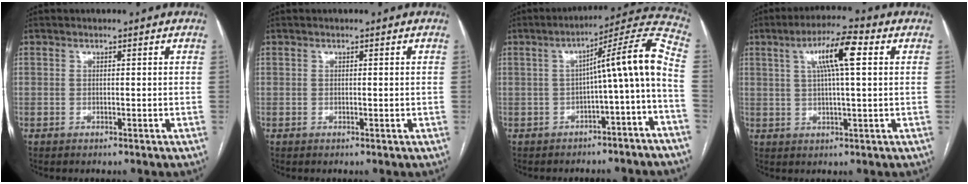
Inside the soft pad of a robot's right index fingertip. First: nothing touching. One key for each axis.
{"total": 0.6, "fx": 0.1, "fy": 0.1, "fz": 0.6, "tx": -0.012, "ty": -0.002, "tz": 0.004}
{"total": 11.8, "fx": -2.8, "fy": -0.1, "fz": 11.5, "tx": -0.151, "ty": 0.038, "tz": -0.042}
{"total": 8.3, "fx": 2.6, "fy": 0.8, "fz": 7.8, "tx": -0.143, "ty": 0.015, "tz": 0.043}